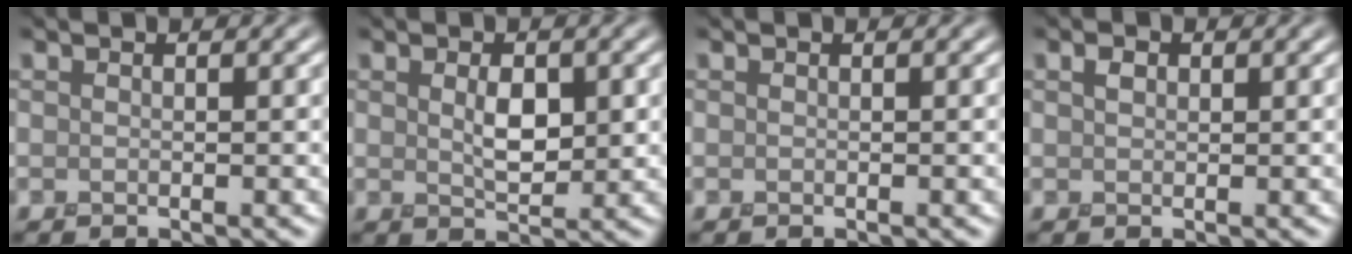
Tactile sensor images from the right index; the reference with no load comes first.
{"total": 2.5, "force": [0.3, 1.4, 2.1], "torque": [-0.043, -0.005, 0.011]}
{"total": 0.0}
{"total": 0.8, "force": [0.3, 0.6, 0.5], "torque": [-0.011, 0.003, 0.003]}